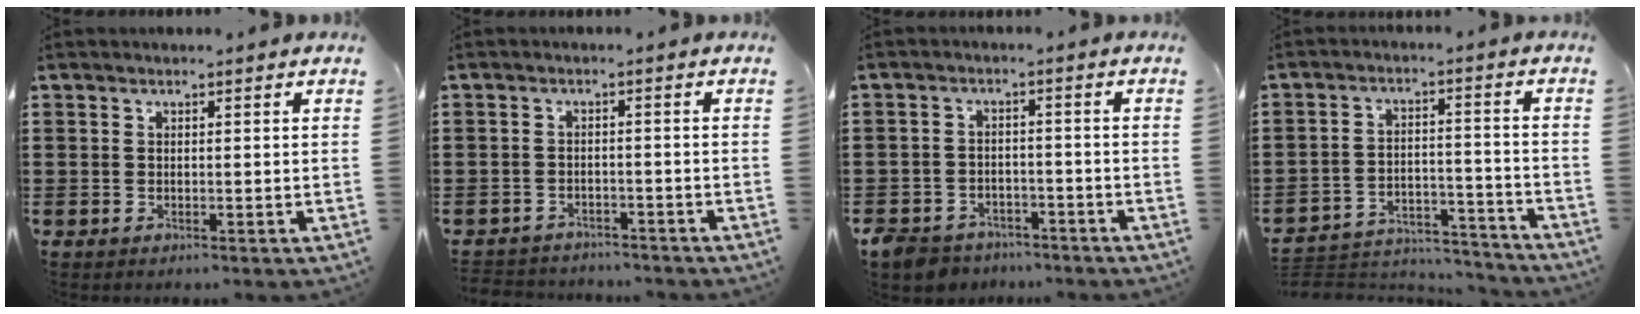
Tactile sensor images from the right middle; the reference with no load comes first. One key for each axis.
{"total": 2.5, "fx": -2.4, "fy": 0.5, "fz": -0.4, "tx": -0.001, "ty": -0.001, "tz": -0.056}
{"total": 4.0, "fx": -3.7, "fy": 1.4, "fz": 0.2, "tx": -0.023, "ty": 0.000, "tz": -0.082}
{"total": 4.8, "fx": -4.6, "fy": 1.0, "fz": 0.7, "tx": -0.015, "ty": 0.009, "tz": -0.096}